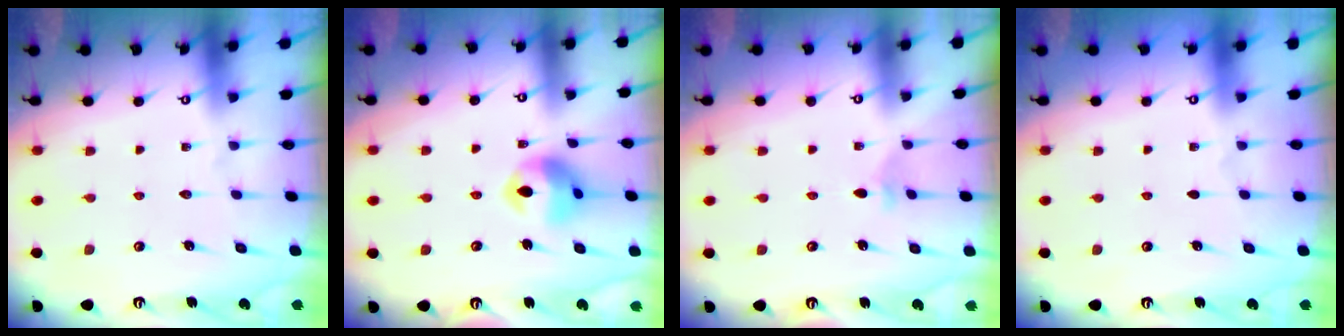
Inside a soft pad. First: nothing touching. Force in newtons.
{"total": 11.6, "press": 11.5, "slide": 1.9}
{"total": 2.9, "press": 2.8, "slide": 0.8}
{"total": 0.0}